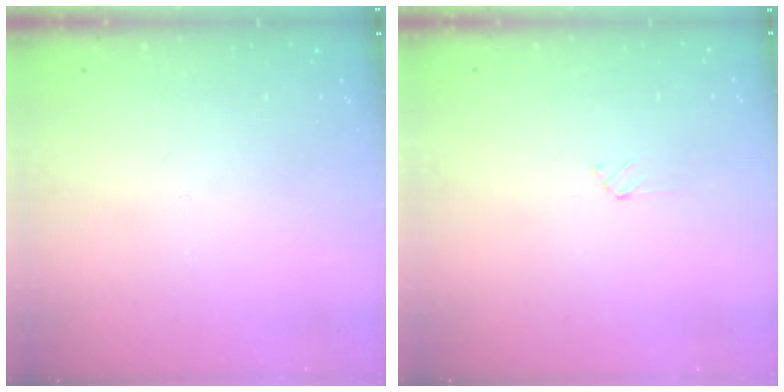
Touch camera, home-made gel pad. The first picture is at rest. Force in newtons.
{"total": 2.7, "press": 2.7, "slide": 0.3}